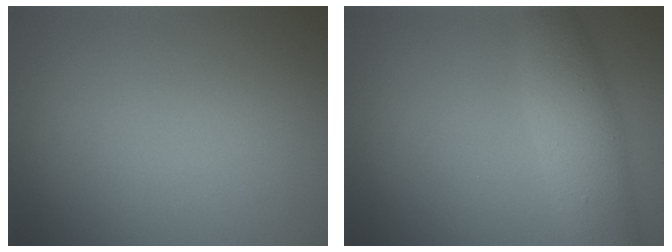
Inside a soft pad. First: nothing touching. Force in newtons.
{"total": 4.6, "press": 4.6, "slide": 0.1}